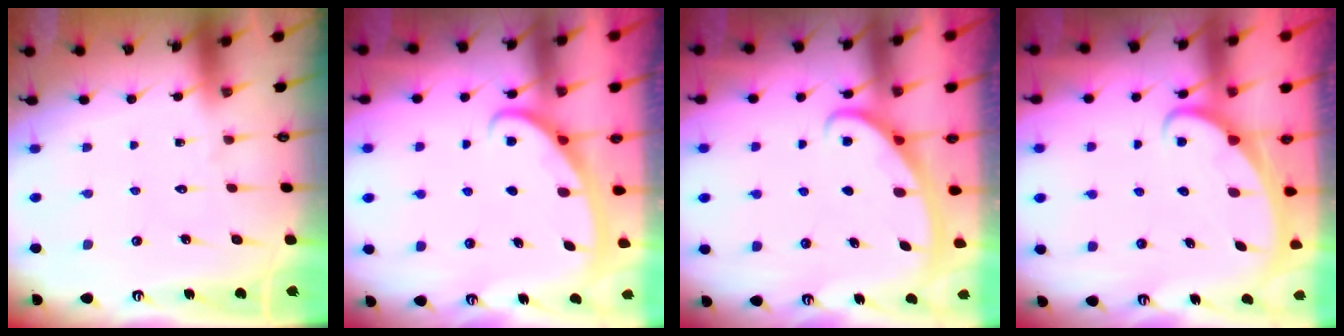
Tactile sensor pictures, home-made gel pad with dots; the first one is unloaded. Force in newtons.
{"total": 2.8, "press": 2.8, "slide": 0.4}
{"total": 2.8, "press": 2.8, "slide": 0.4}
{"total": 2.2, "press": 2.2, "slide": 0.2}